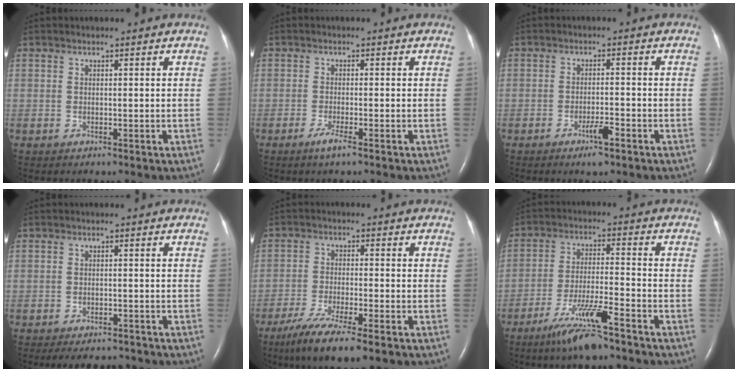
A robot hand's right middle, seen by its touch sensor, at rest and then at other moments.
{"total": 2.2, "force": [-1.3, -0.1, 1.7], "torque": [-0.041, -0.006, -0.027]}
{"total": 3.2, "force": [-2.0, 0.3, 2.4], "torque": [-0.048, -0.004, -0.034]}
{"total": 6.4, "force": [-5.8, 2.0, 1.9], "torque": [-0.026, -0.007, -0.074]}
{"total": 9.4, "force": [-6.5, 0.7, 6.7], "torque": [-0.122, -0.025, -0.107]}
{"total": 9.0, "force": [-6.5, 0.3, 6.3], "torque": [-0.127, -0.024, -0.119]}